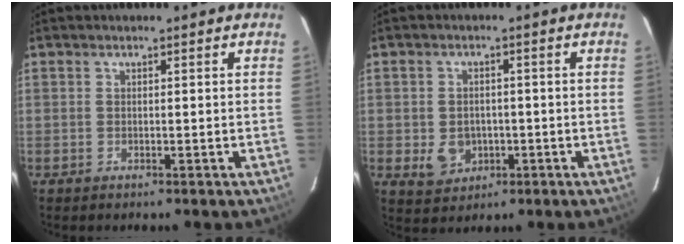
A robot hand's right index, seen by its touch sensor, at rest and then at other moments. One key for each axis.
{"total": 5.6, "fx": -1.3, "fy": 4.7, "fz": 2.7, "tx": -0.059, "ty": 0.002, "tz": -0.006}